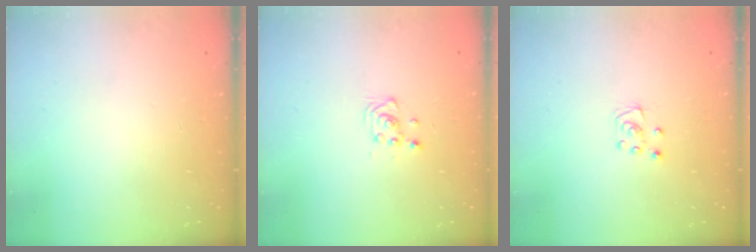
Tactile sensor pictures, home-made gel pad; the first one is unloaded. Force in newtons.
{"total": 3.6, "press": 3.6, "slide": 0.6}
{"total": 4.4, "press": 4.4, "slide": 0.2}